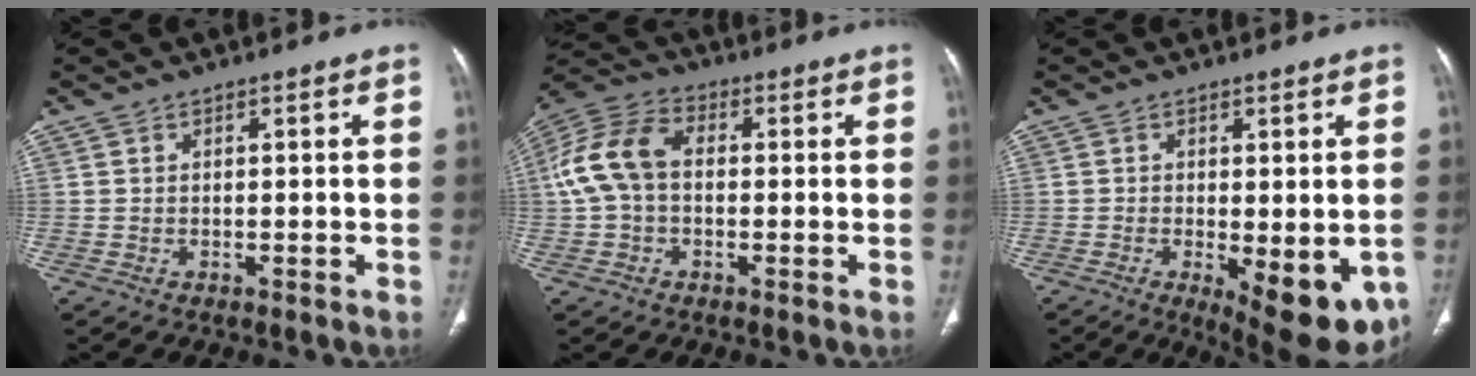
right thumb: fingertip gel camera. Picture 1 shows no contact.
{"total": 11.2, "force": [0.4, 7.6, 8.2], "torque": [-0.172, 0.034, -0.003]}
{"total": 12.3, "force": [-3.9, 4.9, 10.6], "torque": [-0.134, -0.022, -0.043]}